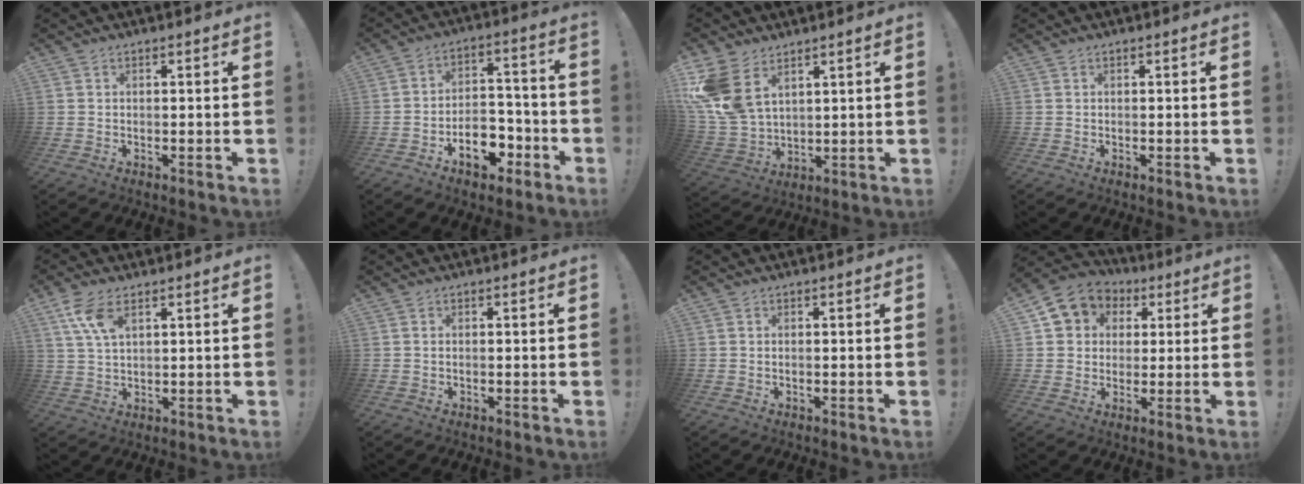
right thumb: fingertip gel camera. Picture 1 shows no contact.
{"total": 11.4, "force": [-5.9, 7.5, 6.2], "torque": [-0.070, 0.058, -0.092]}
{"total": 12.7, "force": [5.8, 8.5, 7.5], "torque": [-0.159, -0.035, 0.115]}
{"total": 0.0}
{"total": 8.0, "force": [4.1, 3.7, 5.8], "torque": [-0.106, -0.015, 0.076]}
{"total": 0.0}
{"total": 0.0}
{"total": 9.5, "force": [3.3, 8.4, 3.0], "torque": [-0.041, -0.013, 0.069]}